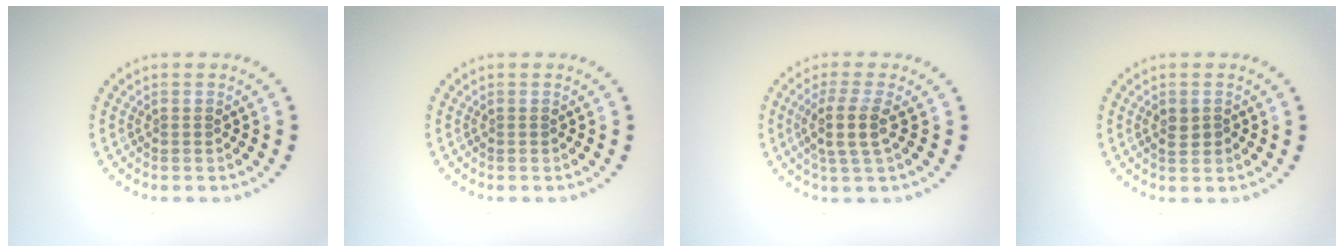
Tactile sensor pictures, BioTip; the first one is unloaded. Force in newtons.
{"total": 0.0}
{"total": 2.8, "press": 2.2, "slide": 1.8}
{"total": 1.5, "press": 1.5, "slide": 0.1}